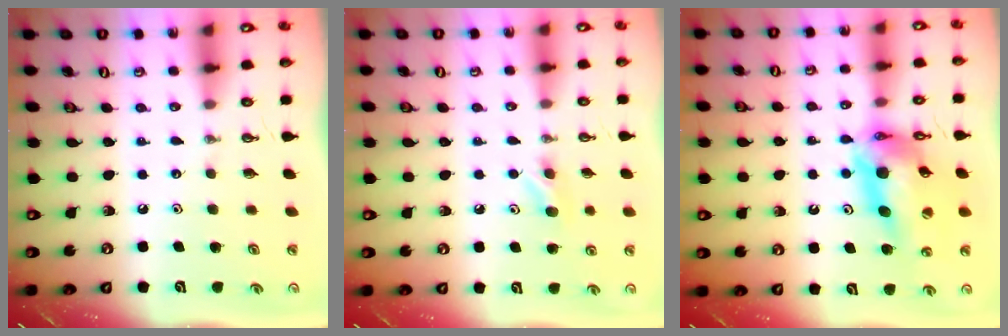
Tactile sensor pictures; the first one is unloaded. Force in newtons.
{"total": 5.4, "press": 5.3, "slide": 0.9}
{"total": 16.6, "press": 16.5, "slide": 1.6}